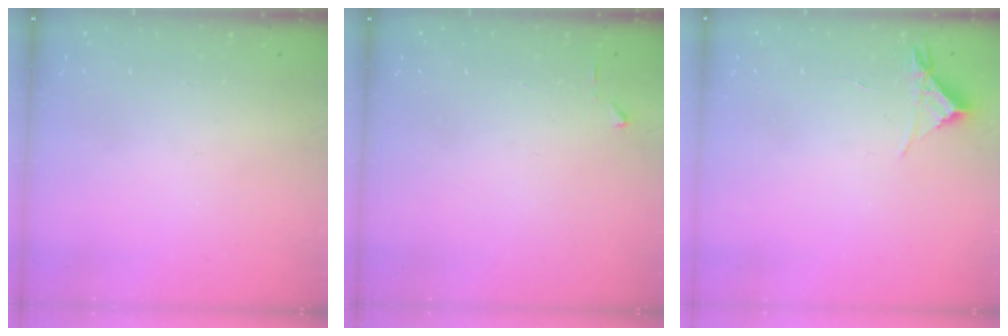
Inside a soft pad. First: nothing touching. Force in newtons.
{"total": 3.0, "press": 2.9, "slide": 0.4}
{"total": 3.5, "press": 3.5, "slide": 0.4}